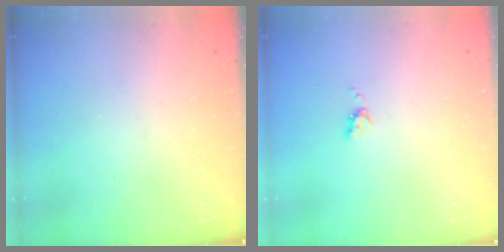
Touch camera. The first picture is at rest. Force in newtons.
{"total": 4.0, "press": 4.0, "slide": 0.6}